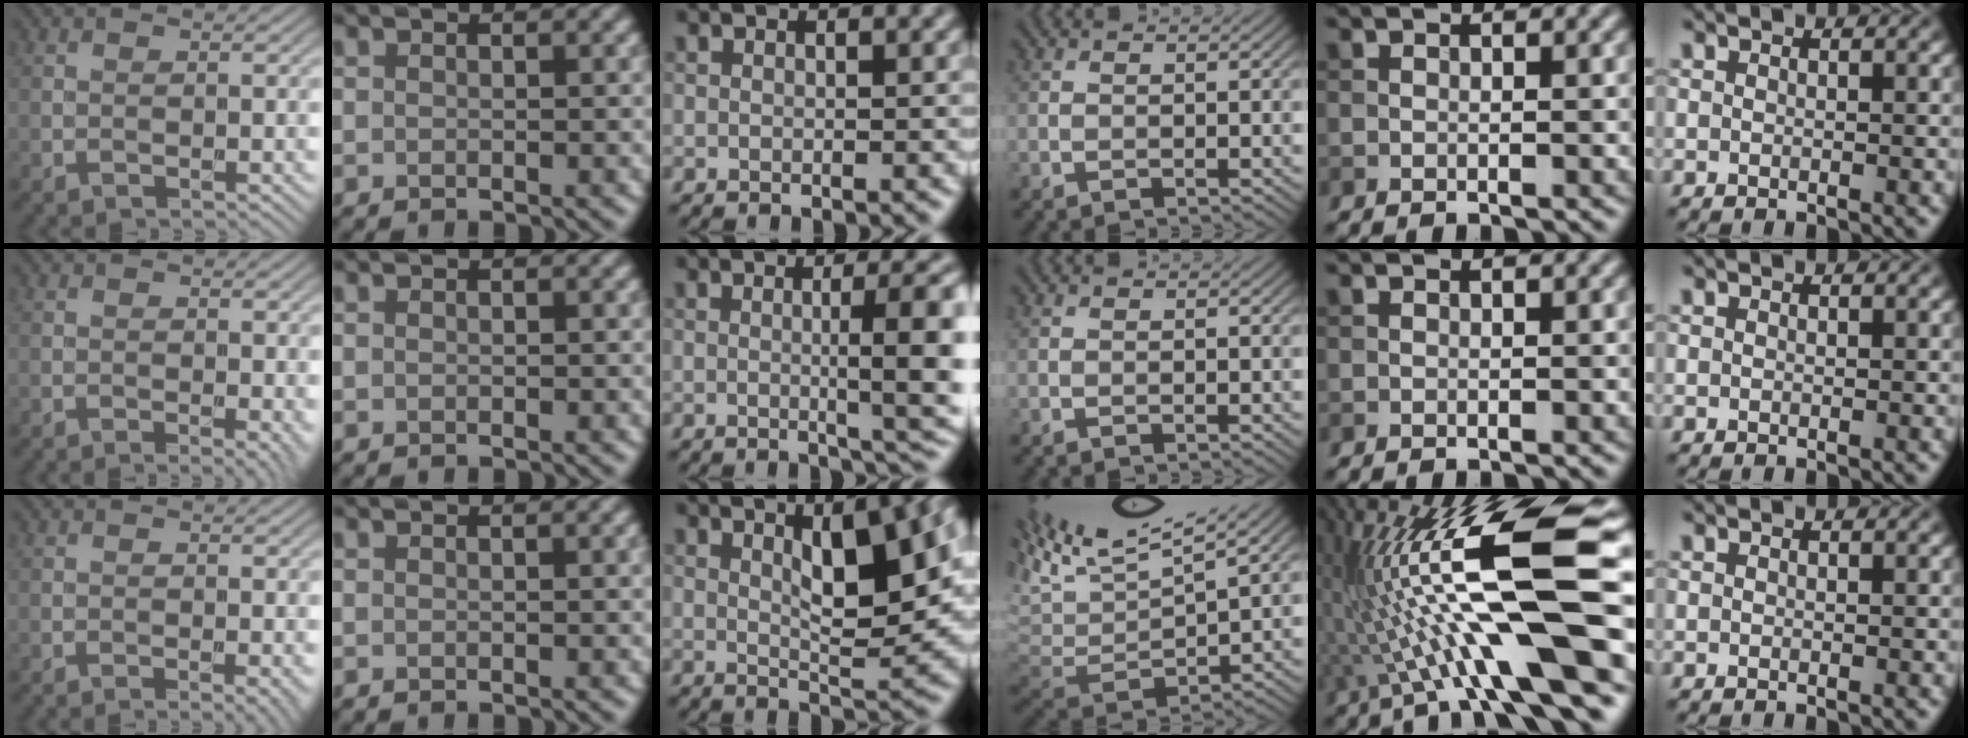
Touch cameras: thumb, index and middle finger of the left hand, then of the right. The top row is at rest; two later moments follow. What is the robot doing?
{"motion": "unscrew", "object": "dispenser bottle"}